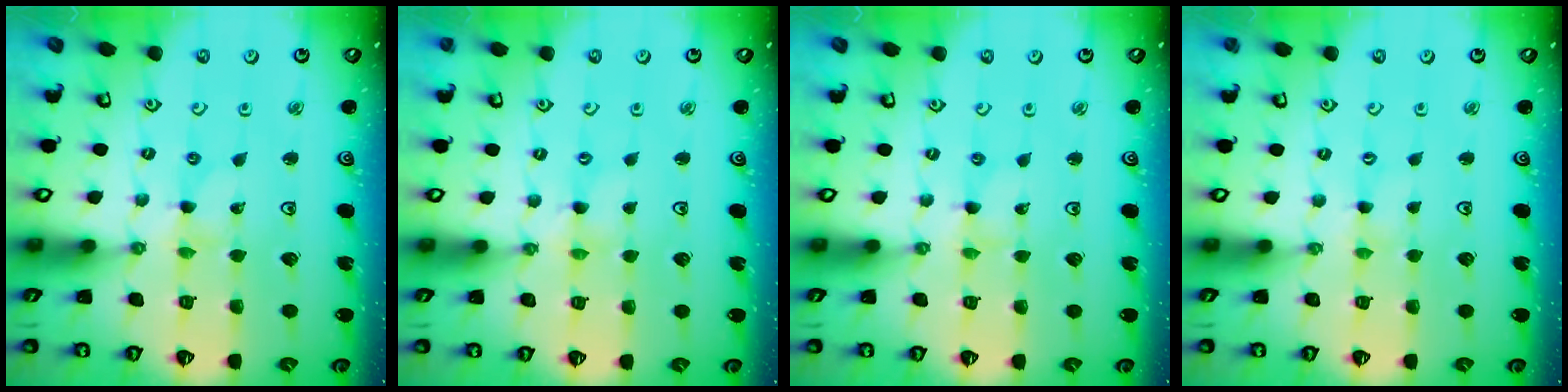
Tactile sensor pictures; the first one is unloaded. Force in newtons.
{"total": 1.1, "press": 1.1, "slide": 0.2}
{"total": 0.0}
{"total": 0.0}